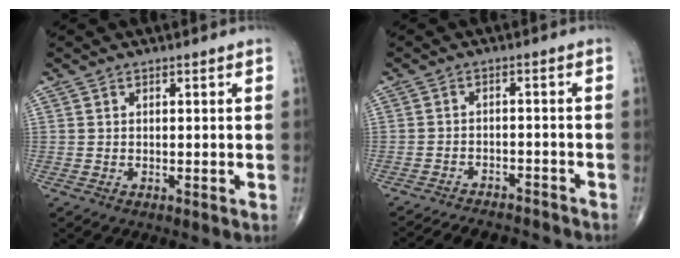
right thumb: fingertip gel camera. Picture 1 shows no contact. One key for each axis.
{"total": 9.8, "fx": -9.2, "fy": 2.9, "fz": 2.0, "tx": -0.030, "ty": 0.047, "tz": -0.122}